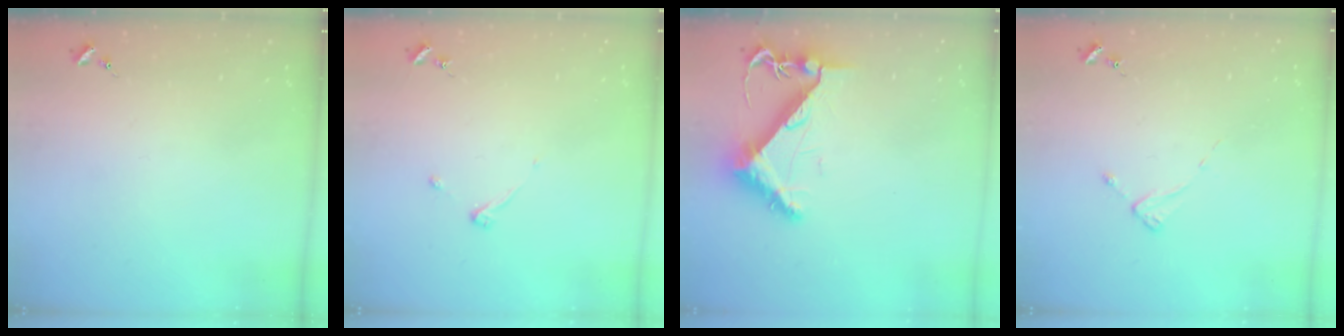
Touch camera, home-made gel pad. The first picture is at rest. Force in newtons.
{"total": 3.3, "press": 3.3, "slide": 0.4}
{"total": 8.3, "press": 8.2, "slide": 1.0}
{"total": 2.0, "press": 2.0, "slide": 0.3}